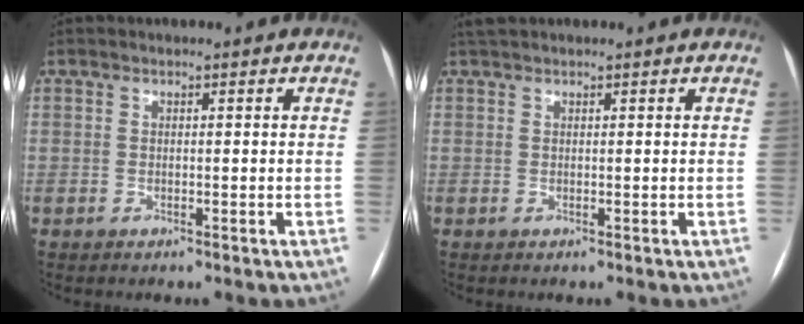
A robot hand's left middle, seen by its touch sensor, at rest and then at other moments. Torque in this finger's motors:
{"motor_torque": [0.21, -0.14, -0.02, -0.01]}